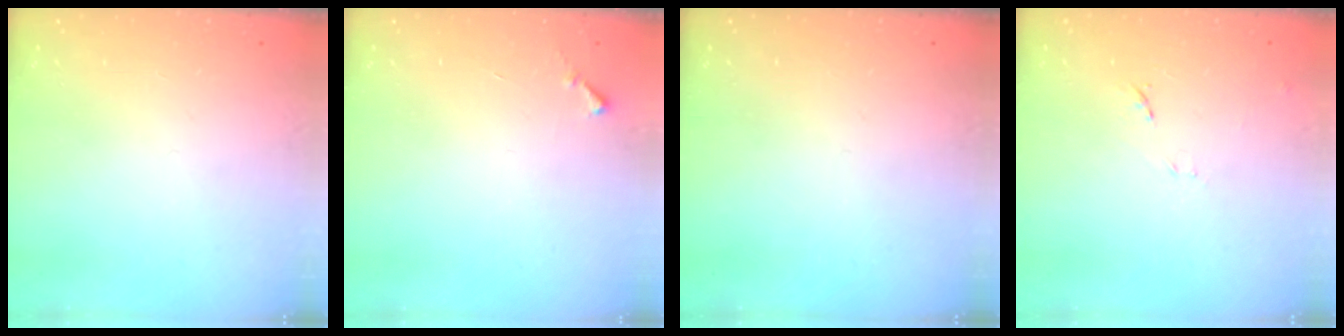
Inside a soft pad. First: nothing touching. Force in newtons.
{"total": 4.4, "press": 4.4, "slide": 0.3}
{"total": 0.0}
{"total": 7.1, "press": 7.1, "slide": 0.6}